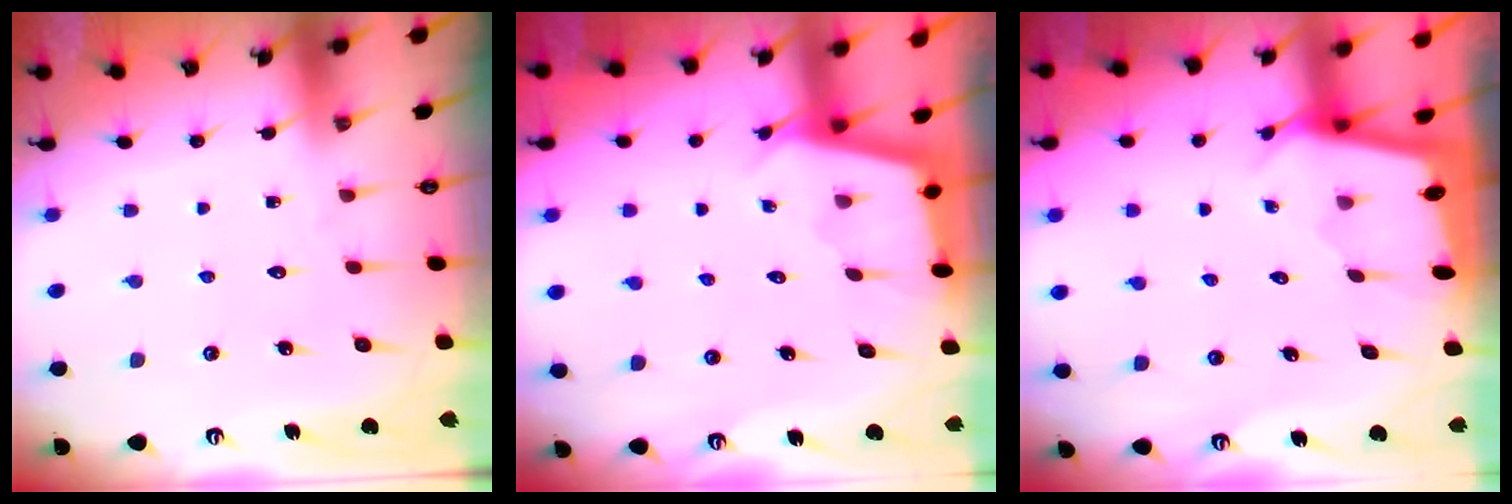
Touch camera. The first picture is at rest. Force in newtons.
{"total": 2.2, "press": 2.2, "slide": 0.1}
{"total": 1.7, "press": 1.6, "slide": 0.2}